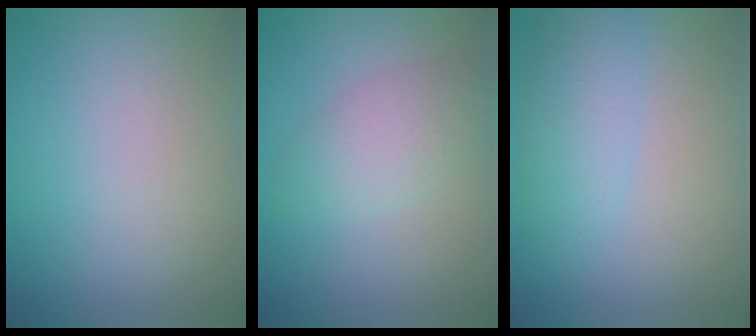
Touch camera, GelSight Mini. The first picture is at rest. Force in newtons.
{"total": 3.2, "press": 3.2, "slide": 0.1}
{"total": 2.2, "press": 2.2, "slide": 0.1}